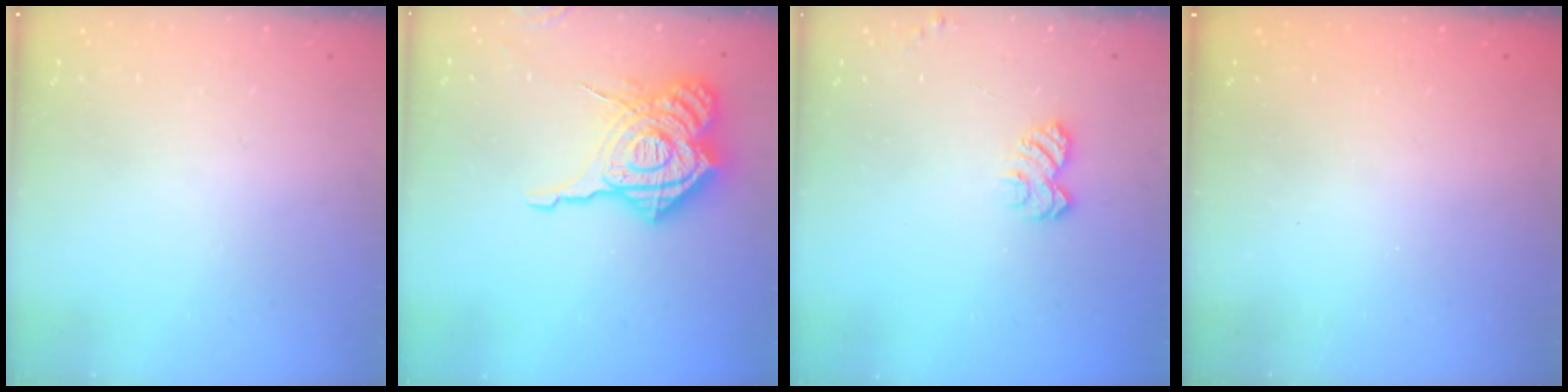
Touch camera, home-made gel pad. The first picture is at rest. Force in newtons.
{"total": 23.6, "press": 23.4, "slide": 2.7}
{"total": 5.5, "press": 5.4, "slide": 0.5}
{"total": 2.4, "press": 2.3, "slide": 0.8}